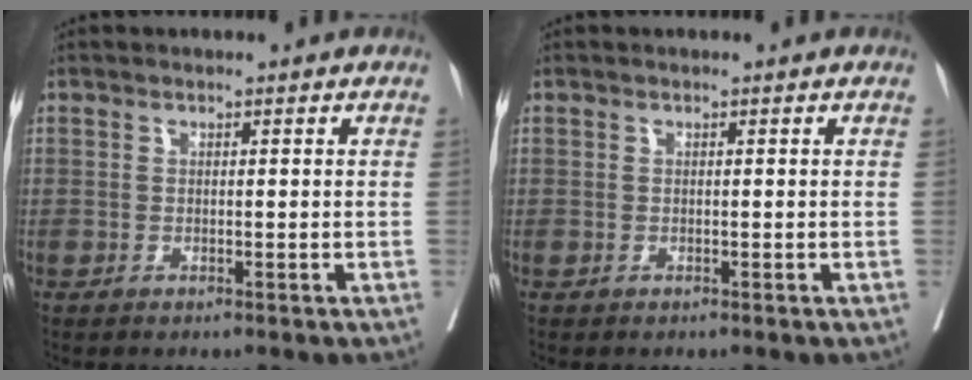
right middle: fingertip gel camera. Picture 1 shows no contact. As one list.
[{"total": 0.0}]